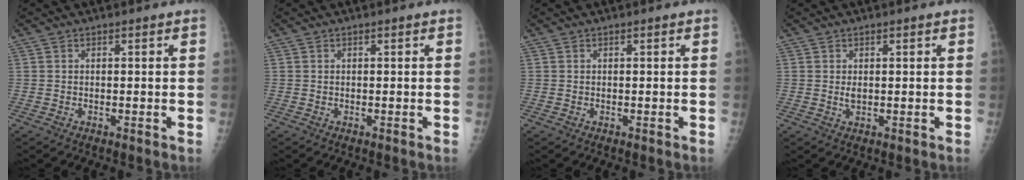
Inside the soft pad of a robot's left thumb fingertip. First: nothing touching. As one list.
[{"total": 0.0}, {"total": 0.0}, {"total": 1.4, "force": [0.3, 0.8, 1.1], "torque": [-0.016, -0.003, 0.007]}]